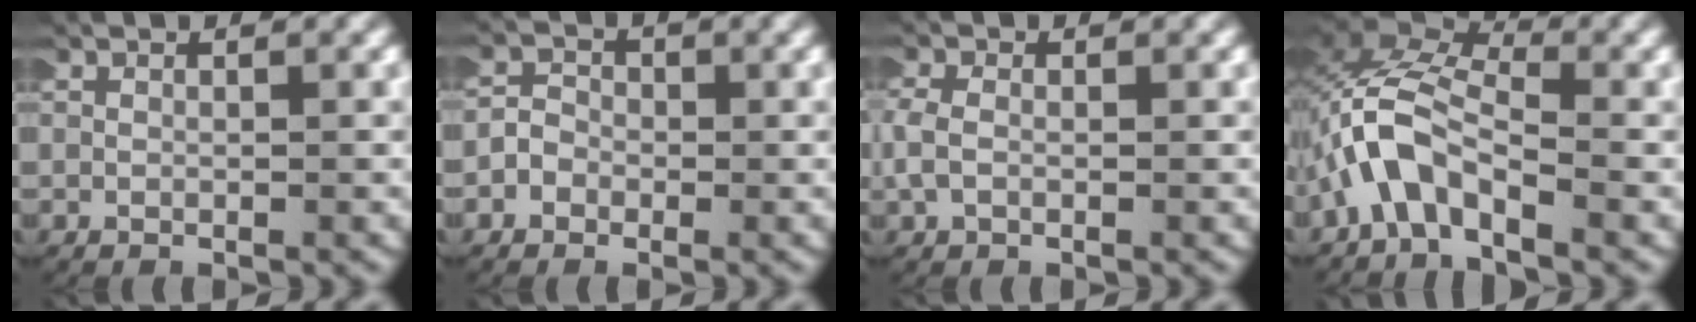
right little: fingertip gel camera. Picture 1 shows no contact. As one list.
[{"total": 2.1, "force": [-0.3, 2.0, 0.7], "torque": [-0.020, 0.005, -0.015]}, {"total": 2.0, "force": [0.0, 1.6, 1.2], "torque": [-0.041, -0.004, 0.001]}, {"total": 5.2, "force": [-0.2, 3.6, 3.8], "torque": [-0.108, 0.000, -0.017]}]